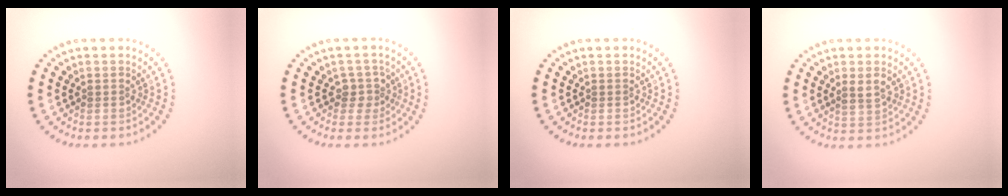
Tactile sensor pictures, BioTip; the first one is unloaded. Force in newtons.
{"total": 1.8, "press": 1.4, "slide": 1.0}
{"total": 0.0}
{"total": 1.6, "press": 1.6, "slide": 0.4}